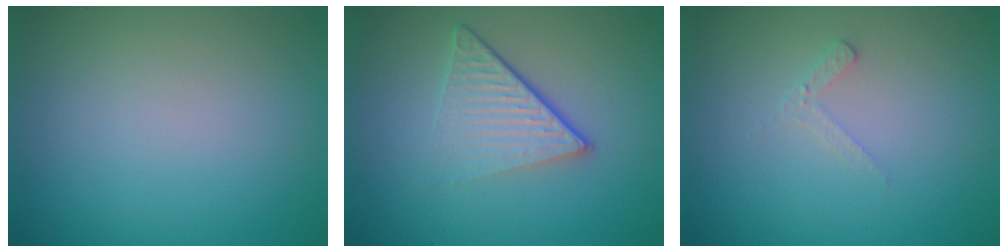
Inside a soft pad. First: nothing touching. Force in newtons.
{"total": 4.9, "press": 2.9, "slide": 3.9}
{"total": 1.2, "press": 1.1, "slide": 0.3}